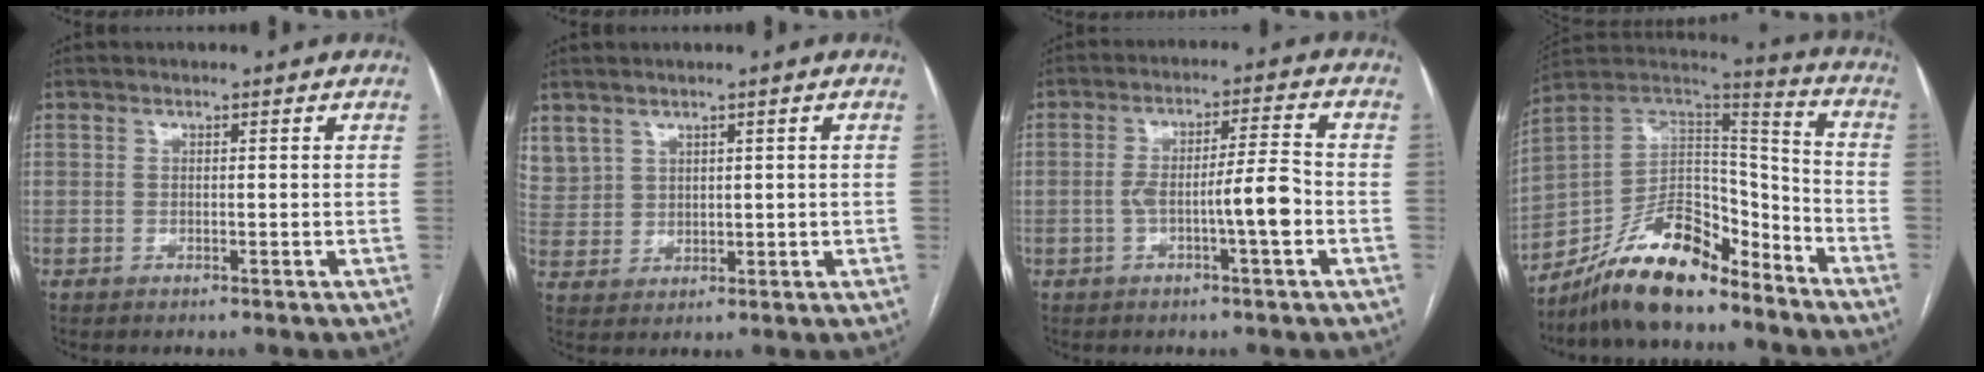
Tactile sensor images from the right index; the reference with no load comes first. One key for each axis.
{"total": 5.4, "fx": 3.6, "fy": 3.5, "fz": 1.8, "tx": -0.054, "ty": 0.013, "tz": 0.094}
{"total": 6.7, "fx": -2.1, "fy": 0.1, "fz": 6.4, "tx": -0.113, "ty": 0.015, "tz": -0.030}
{"total": 16.8, "fx": -12.8, "fy": 5.7, "fz": 9.2, "tx": -0.157, "ty": 0.035, "tz": -0.223}